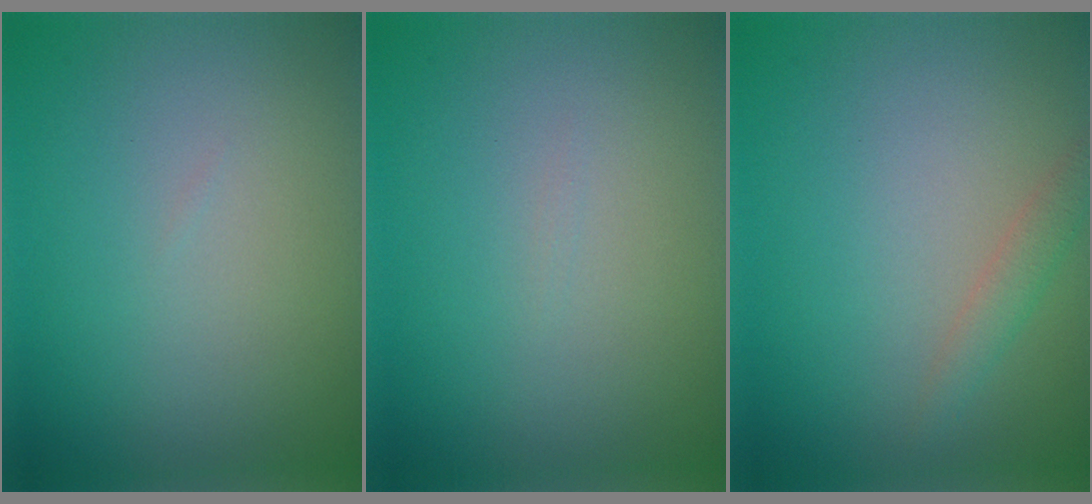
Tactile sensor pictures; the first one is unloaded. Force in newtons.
{"total": 0.0}
{"total": 1.5, "press": 1.5, "slide": 0.1}